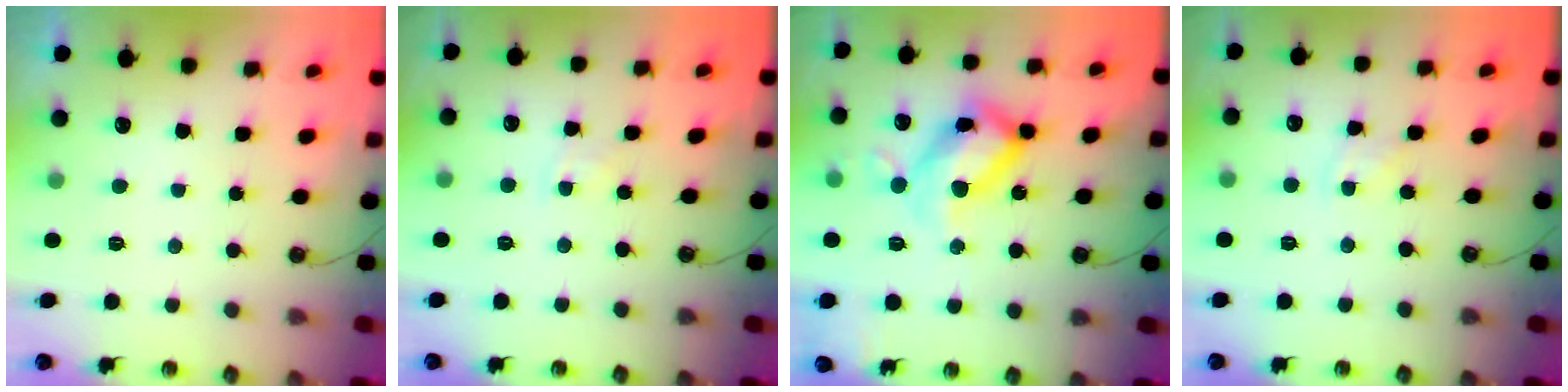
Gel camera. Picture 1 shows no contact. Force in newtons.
{"total": 2.7, "press": 2.7, "slide": 0.4}
{"total": 20.9, "press": 20.8, "slide": 2.2}
{"total": 2.4, "press": 2.4, "slide": 0.4}